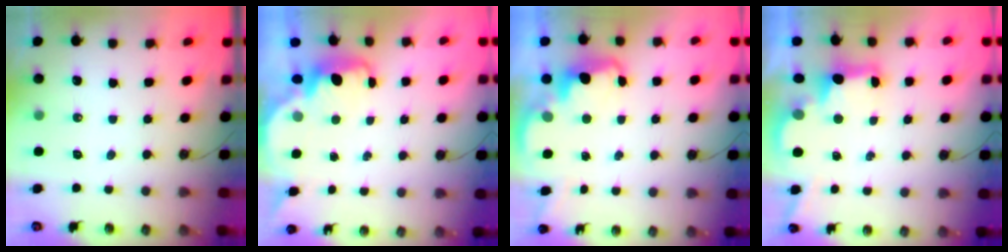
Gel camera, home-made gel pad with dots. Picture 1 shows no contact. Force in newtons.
{"total": 2.2, "press": 2.2, "slide": 0.6}
{"total": 2.7, "press": 2.6, "slide": 0.7}
{"total": 2.8, "press": 2.6, "slide": 0.9}